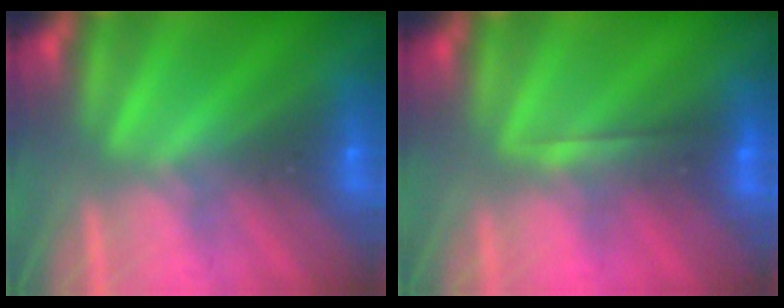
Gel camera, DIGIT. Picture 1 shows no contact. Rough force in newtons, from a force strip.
{"total": 1.7}